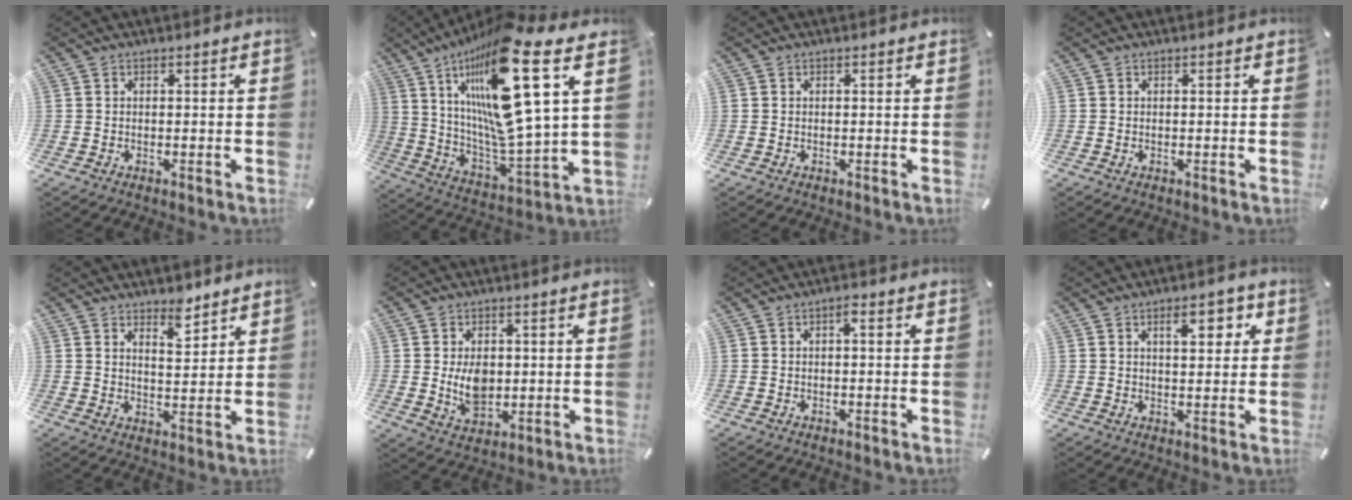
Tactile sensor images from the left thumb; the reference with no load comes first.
{"total": 23.9, "force": [11.8, 5.3, 20.2], "torque": [-0.380, -0.095, 0.177]}
{"total": 0.0}
{"total": 0.0}
{"total": 5.4, "force": [4.8, 2.0, 1.4], "torque": [0.000, -0.039, 0.082]}
{"total": 7.5, "force": [0.6, 5.6, 5.0], "torque": [-0.069, -0.010, 0.007]}
{"total": 1.5, "force": [0.0, 0.5, 1.5], "torque": [-0.030, 0.004, -0.001]}
{"total": 6.5, "force": [2.7, 3.0, 5.1], "torque": [-0.067, -0.007, 0.038]}